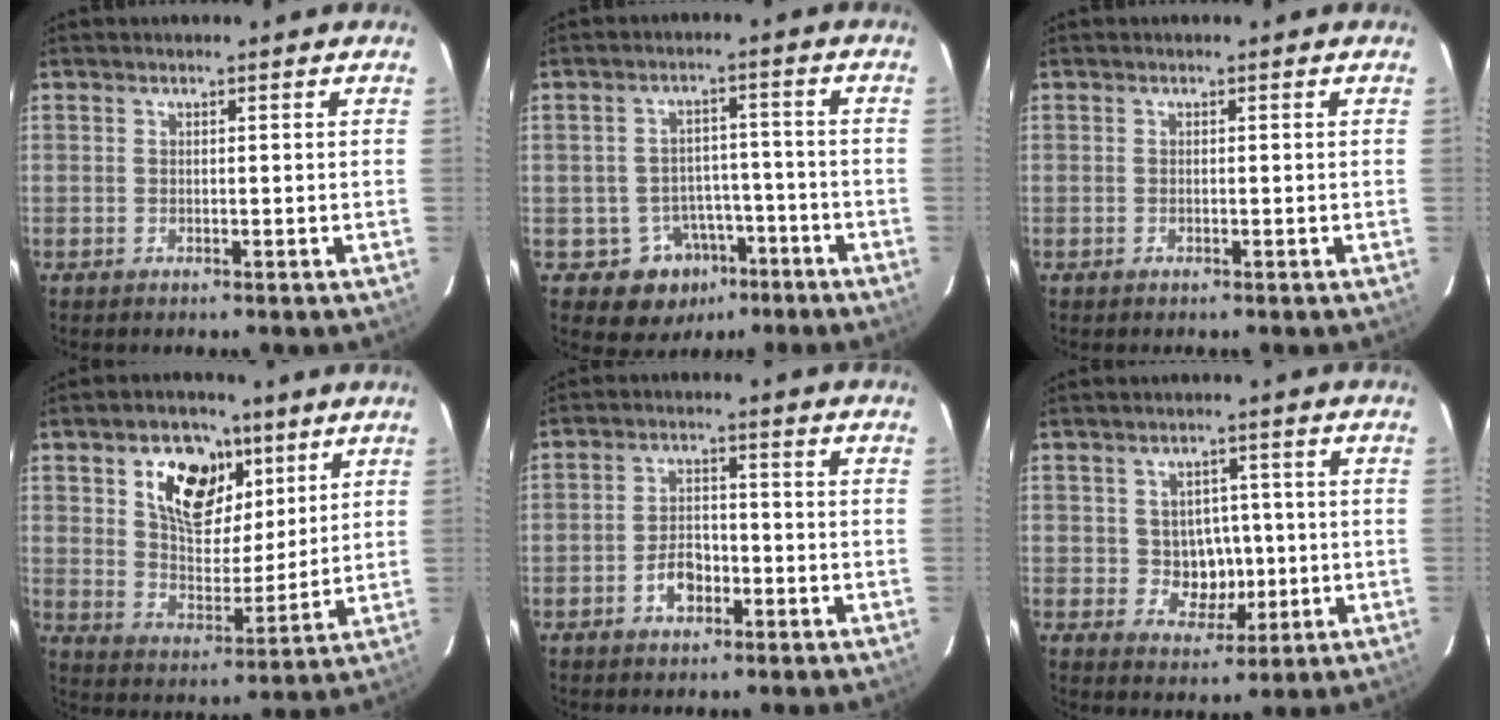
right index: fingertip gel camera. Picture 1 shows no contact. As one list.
[{"total": 8.1, "force": [-4.6, 6.5, 1.5], "torque": [-0.032, 0.032, -0.046]}, {"total": 0.0}, {"total": 14.2, "force": [7.0, 8.7, 8.8], "torque": [-0.149, 0.014, 0.122]}, {"total": 5.0, "force": [-2.6, 3.1, 3.0], "torque": [-0.060, 0.011, -0.041]}, {"total": 5.8, "force": [-0.2, 5.4, 2.3], "torque": [-0.045, 0.008, 0.013]}]